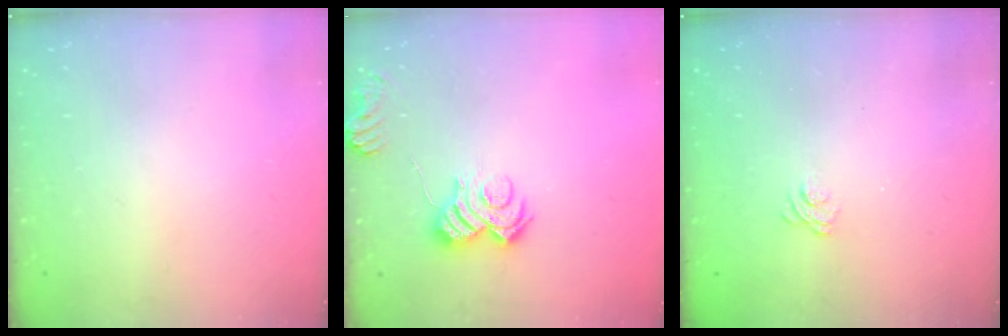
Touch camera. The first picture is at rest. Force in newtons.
{"total": 8.5, "press": 8.4, "slide": 0.9}
{"total": 2.1, "press": 1.8, "slide": 1.1}